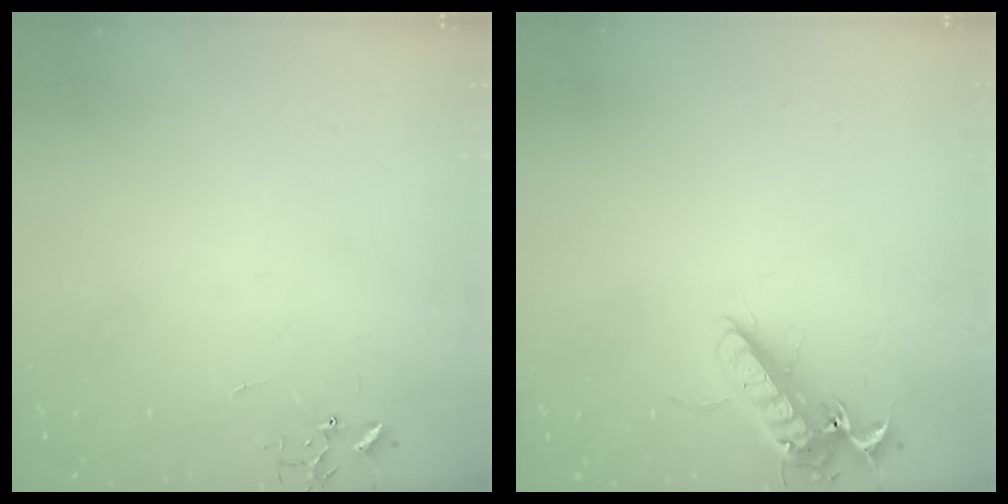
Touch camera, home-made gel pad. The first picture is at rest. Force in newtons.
{"total": 13.5, "press": 13.5, "slide": 1.2}